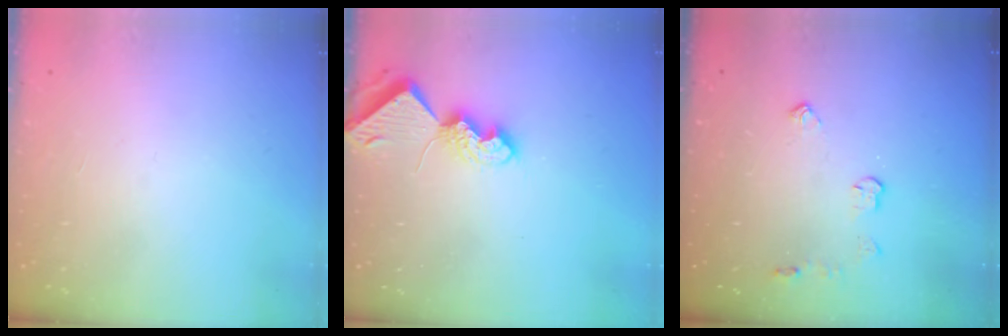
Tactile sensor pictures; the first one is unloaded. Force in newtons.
{"total": 7.4, "press": 7.3, "slide": 1.0}
{"total": 4.4, "press": 4.4, "slide": 0.7}